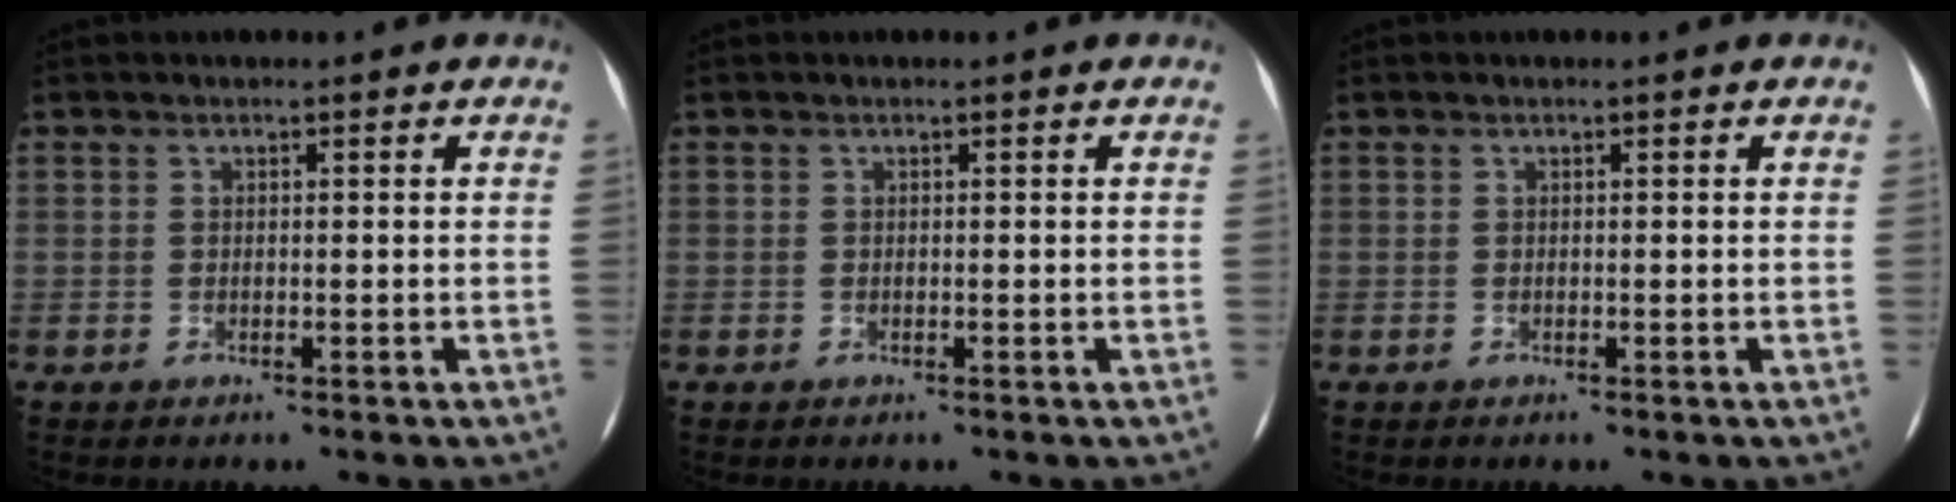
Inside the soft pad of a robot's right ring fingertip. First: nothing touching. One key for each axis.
{"total": 0.0}
{"total": 0.0}